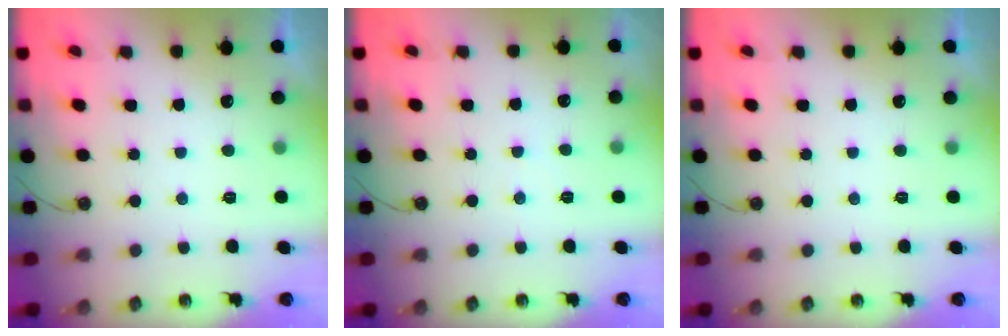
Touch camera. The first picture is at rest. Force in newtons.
{"total": 2.4, "press": 2.4, "slide": 0.4}
{"total": 0.0}